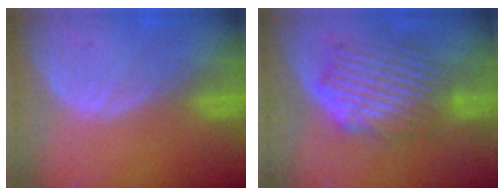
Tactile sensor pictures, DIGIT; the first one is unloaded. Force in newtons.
{"total": 9.6, "press": 8.5, "slide": 4.5}